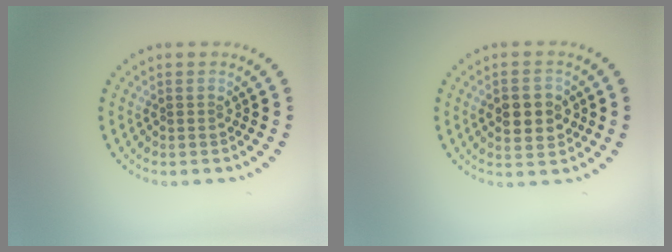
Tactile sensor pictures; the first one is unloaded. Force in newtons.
{"total": 4.4, "press": 4.4, "slide": 0.2}